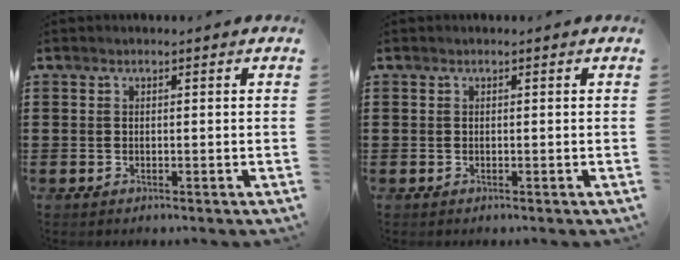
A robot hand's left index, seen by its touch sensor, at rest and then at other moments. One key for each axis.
{"total": 0.0}